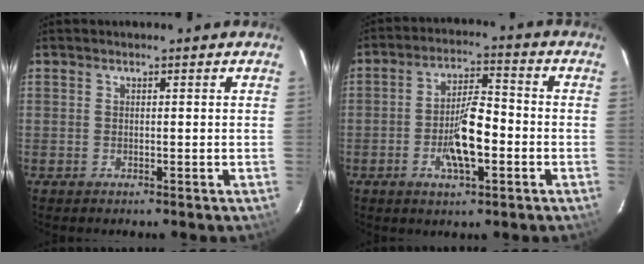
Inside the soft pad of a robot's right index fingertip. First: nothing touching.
{"total": 9.1, "force": [-2.9, 2.9, 8.1], "torque": [-0.153, 0.002, -0.048]}